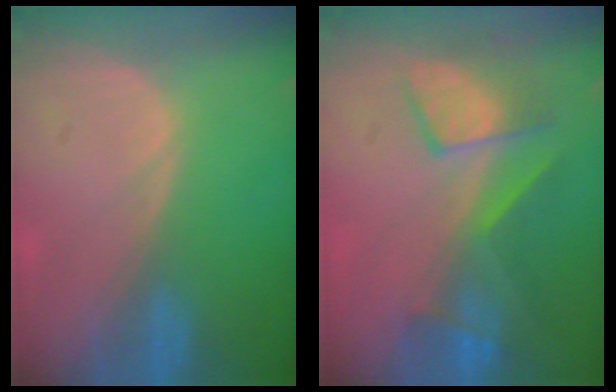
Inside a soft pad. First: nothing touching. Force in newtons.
{"total": 7.6, "press": 7.2, "slide": 2.4}